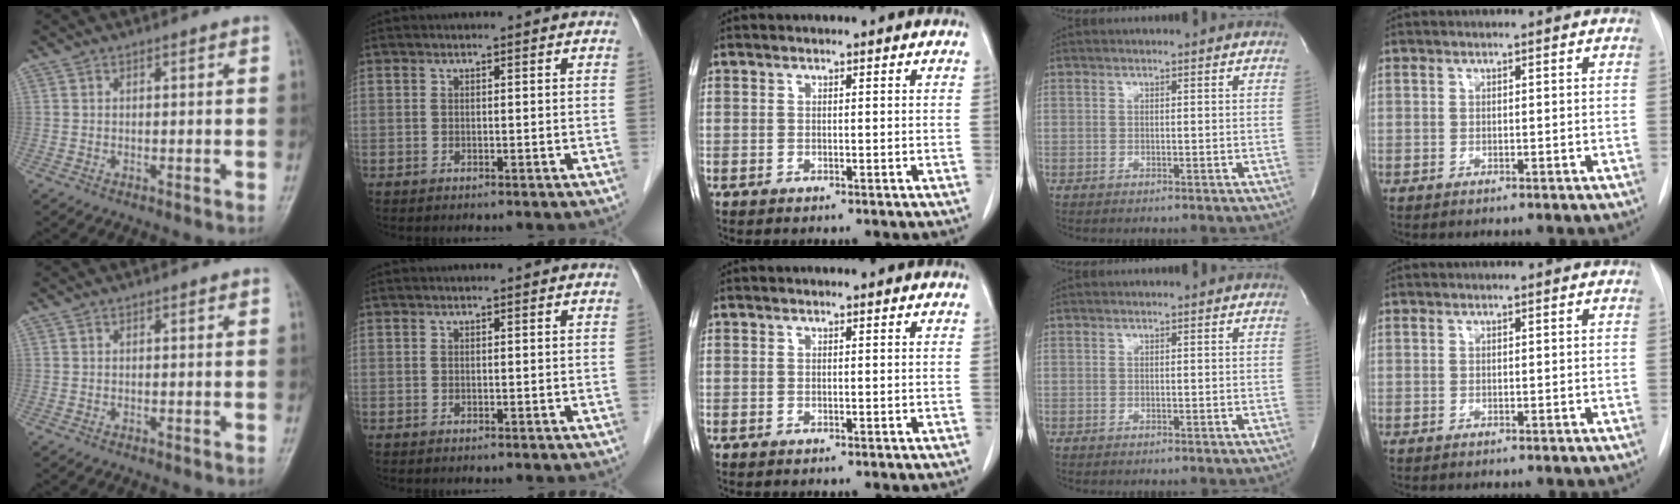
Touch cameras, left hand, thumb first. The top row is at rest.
{}